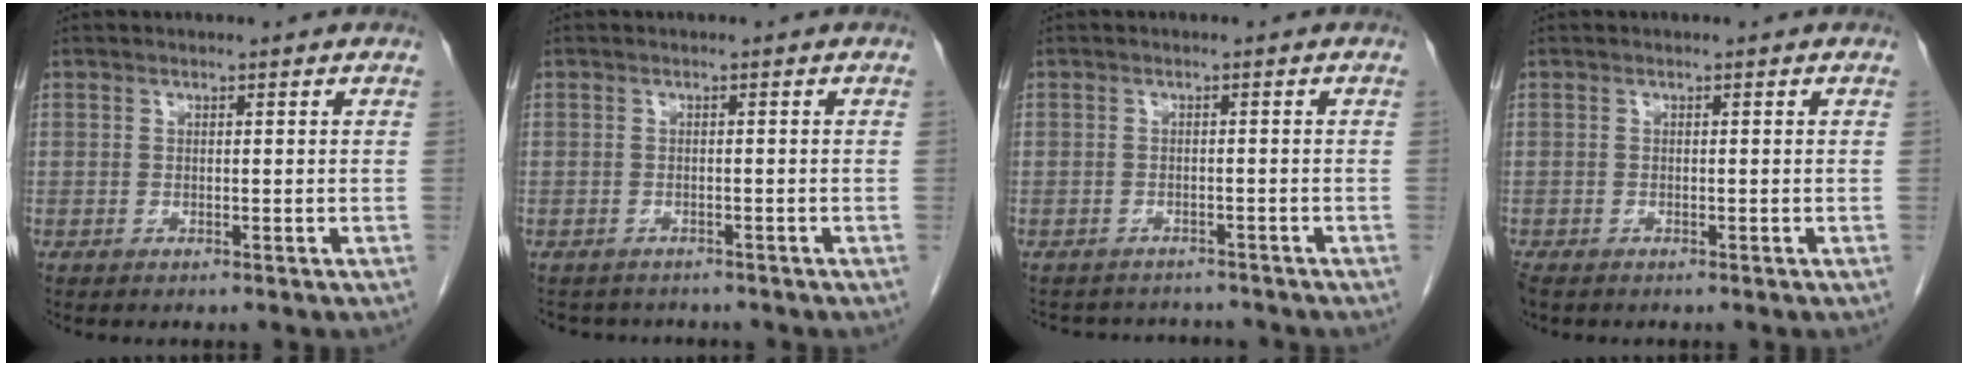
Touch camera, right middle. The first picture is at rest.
{"total": 4.0, "force": [-3.6, 1.6, 0.4], "torque": [-0.004, -0.001, -0.048]}
{"total": 5.8, "force": [-5.5, 2.0, 0.4], "torque": [-0.003, 0.007, -0.071]}
{"total": 2.1, "force": [-1.6, 1.0, 1.0], "torque": [-0.026, -0.007, -0.026]}